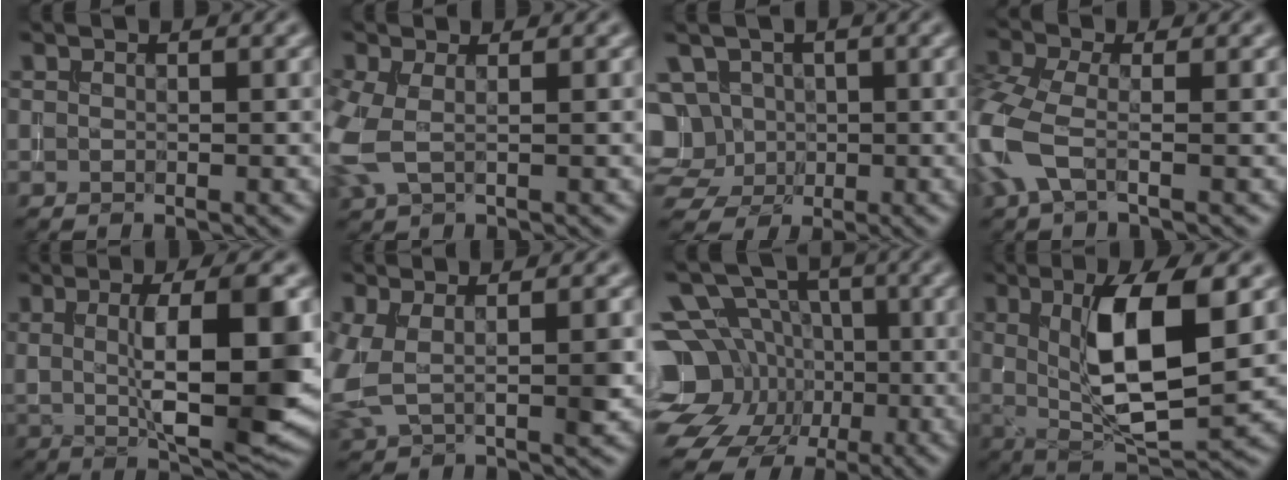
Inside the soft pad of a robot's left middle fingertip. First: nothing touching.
{"total": 3.1, "force": [-0.1, 1.6, 2.6], "torque": [-0.081, -0.001, -0.005]}
{"total": 7.8, "force": [1.2, 7.0, 3.3], "torque": [-0.062, 0.033, -0.006]}
{"total": 5.5, "force": [-2.1, 2.7, 4.3], "torque": [-0.121, 0.001, -0.062]}
{"total": 10.3, "force": [0.5, 2.4, 9.9], "torque": [-0.138, -0.003, 0.017]}
{"total": 4.3, "force": [0.5, 1.8, 3.8], "torque": [-0.087, 0.000, 0.008]}
{"total": 13.1, "force": [-2.8, 11.9, 4.8], "torque": [-0.126, 0.001, -0.062]}
{"total": 9.9, "force": [1.8, 3.4, 9.2], "torque": [-0.155, -0.003, 0.034]}